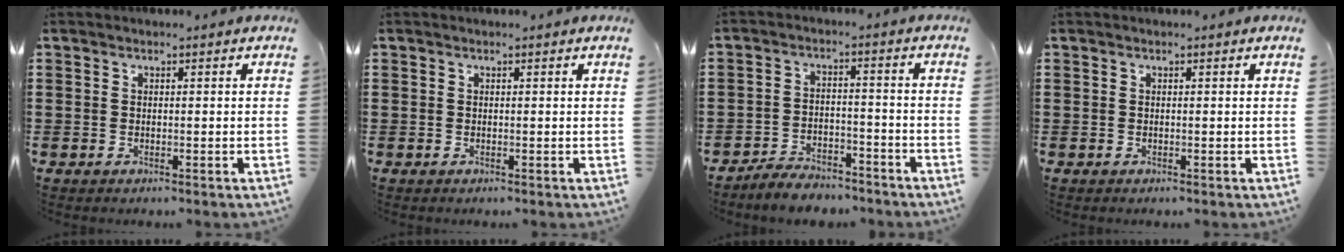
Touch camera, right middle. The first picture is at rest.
{"total": 0.0}
{"total": 4.5, "force": [-4.4, 0.8, 0.5], "torque": [-0.010, 0.014, -0.092]}
{"total": 0.0}